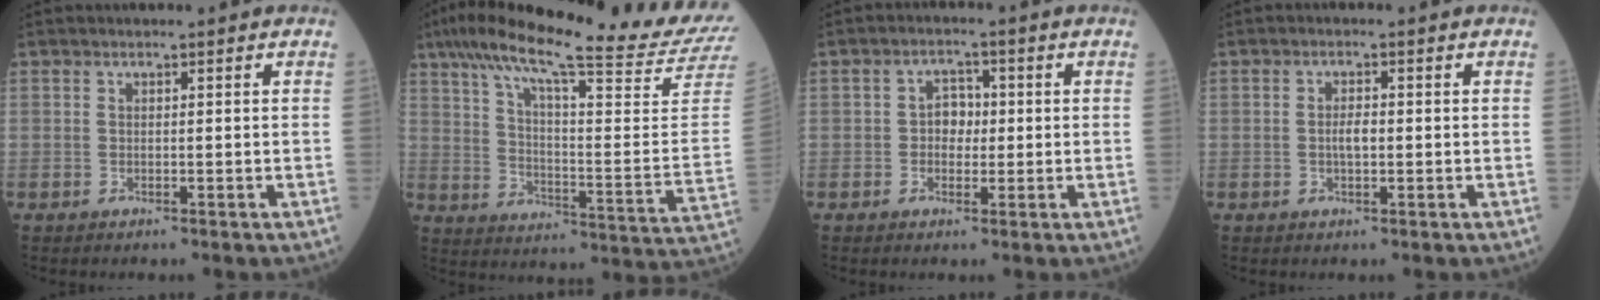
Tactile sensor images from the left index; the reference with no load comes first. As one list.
[{"total": 27.1, "force": [23.5, -1.3, 13.5], "torque": [-0.226, -0.072, 0.317]}, {"total": 3.3, "force": [0.0, 2.4, 2.3], "torque": [-0.033, 0.013, -0.003]}, {"total": 2.1, "force": [-0.1, 0.7, 2.0], "torque": [-0.040, 0.003, -0.002]}]